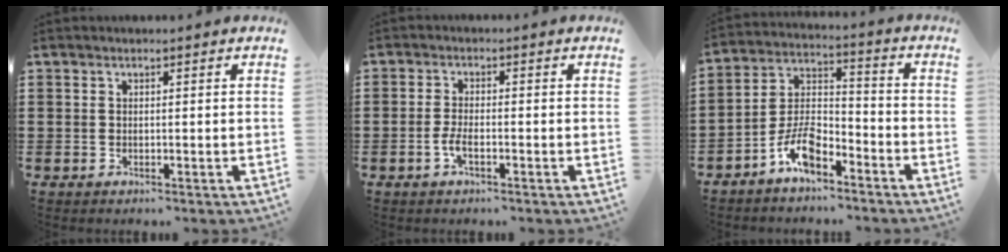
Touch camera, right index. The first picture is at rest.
{"total": 2.7, "force": [-1.1, 0.8, 2.4], "torque": [-0.056, -0.003, -0.025]}
{"total": 7.8, "force": [-5.5, 3.2, 4.6], "torque": [-0.109, 0.007, -0.108]}